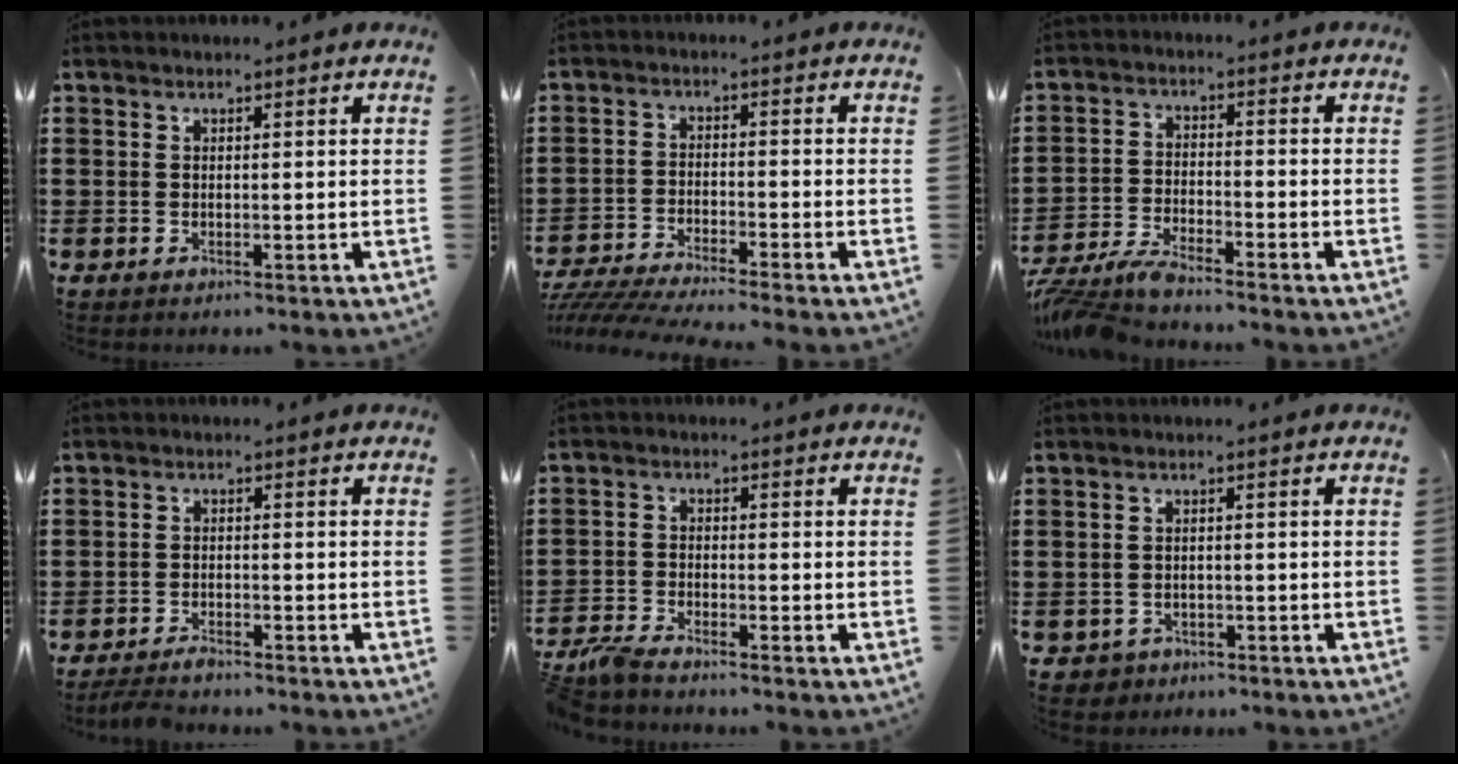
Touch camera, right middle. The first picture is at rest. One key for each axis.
{"total": 4.4, "fx": -4.3, "fy": -0.4, "fz": 1.2, "tx": -0.035, "ty": -0.015, "tz": -0.089}
{"total": 5.1, "fx": -4.7, "fy": 0.2, "fz": 2.0, "tx": -0.055, "ty": -0.014, "tz": -0.094}
{"total": 2.0, "fx": -1.9, "fy": 0.1, "fz": 0.6, "tx": -0.015, "ty": 0.000, "tz": -0.038}
{"total": 3.3, "fx": -3.0, "fy": 0.2, "fz": 1.2, "tx": -0.044, "ty": -0.005, "tz": -0.068}
{"total": 1.3, "fx": -1.0, "fy": 0.8, "fz": -0.1, "tx": -0.005, "ty": 0.001, "tz": -0.025}